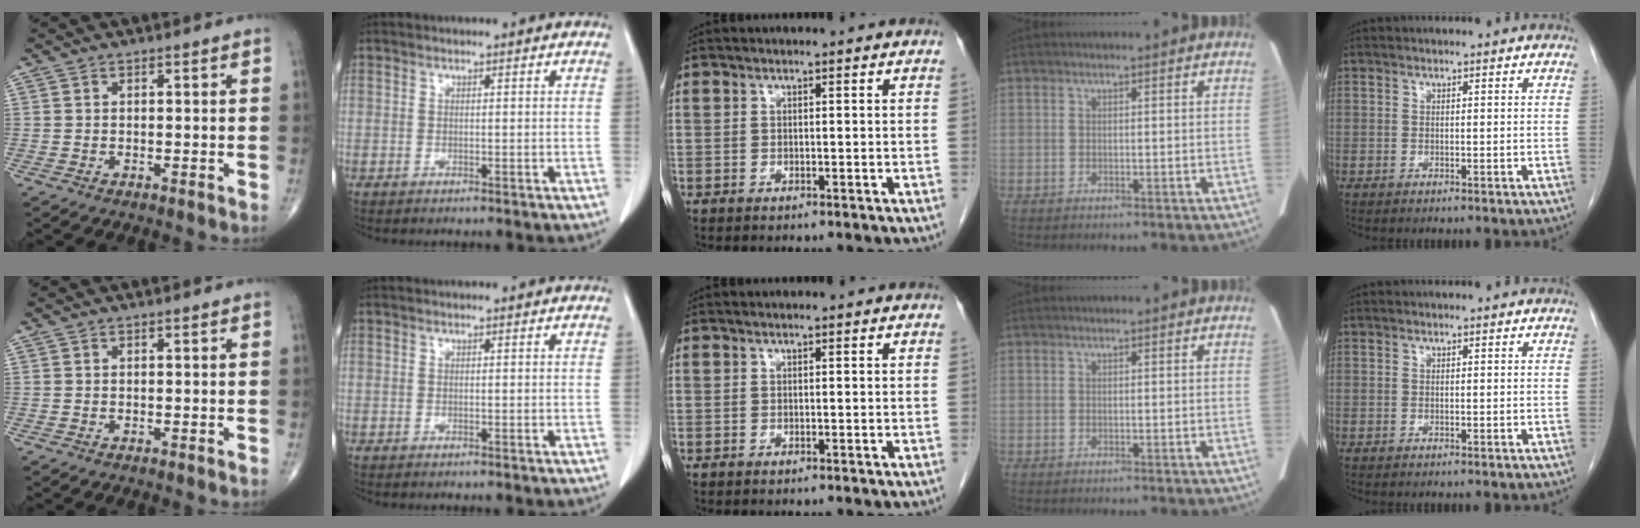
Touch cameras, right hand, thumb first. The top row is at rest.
{}